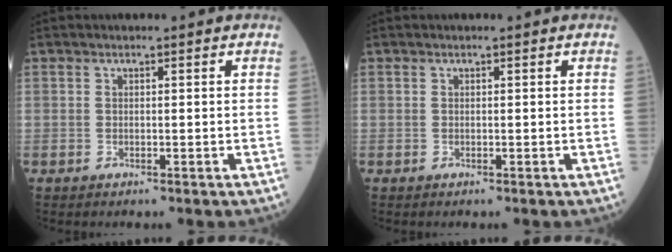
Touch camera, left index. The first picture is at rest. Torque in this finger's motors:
{"motor_torque": [0.02, -0.02, -0.01, -0.01]}